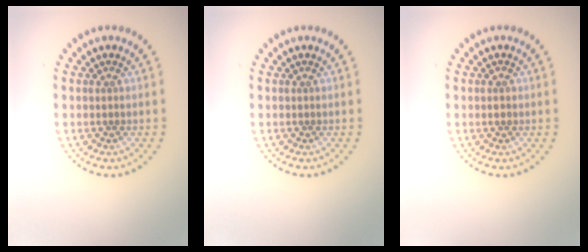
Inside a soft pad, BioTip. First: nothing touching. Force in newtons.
{"total": 0.0}
{"total": 1.1, "press": 1.1, "slide": 0.1}